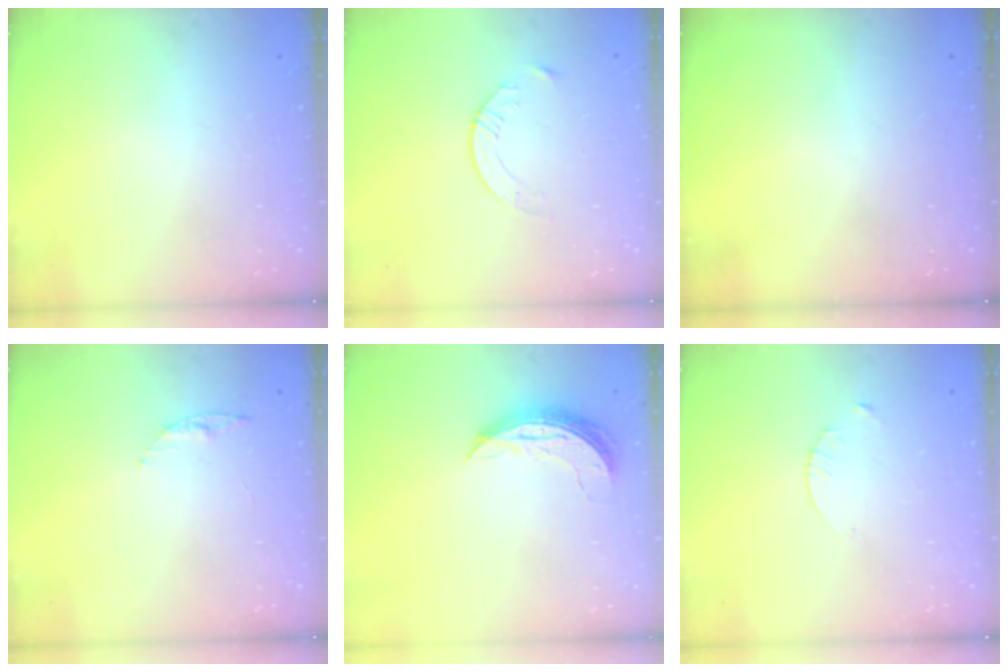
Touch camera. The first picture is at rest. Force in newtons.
{"total": 5.6, "press": 5.6, "slide": 0.7}
{"total": 0.0}
{"total": 4.5, "press": 4.4, "slide": 0.5}
{"total": 7.2, "press": 7.2, "slide": 0.7}
{"total": 1.7, "press": 1.6, "slide": 0.2}